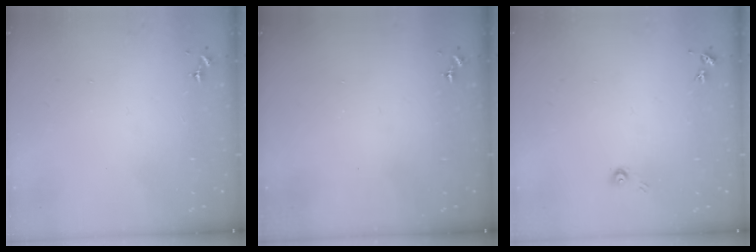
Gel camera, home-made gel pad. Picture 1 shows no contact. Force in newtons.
{"total": 0.0}
{"total": 3.8, "press": 3.7, "slide": 0.2}